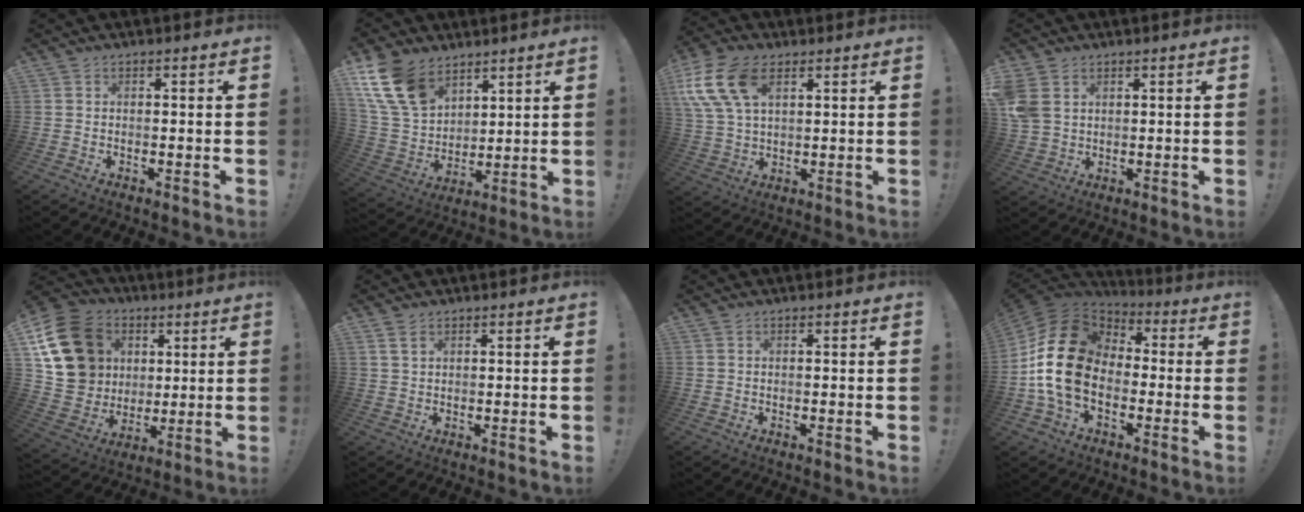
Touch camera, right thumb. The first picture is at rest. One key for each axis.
{"total": 16.2, "fx": 10.0, "fy": 10.0, "fz": 8.0, "tx": -0.180, "ty": -0.051, "tz": 0.194}
{"total": 14.5, "fx": 6.0, "fy": 8.7, "fz": 10.0, "tx": -0.214, "ty": -0.009, "tz": 0.114}
{"total": 6.8, "fx": 2.9, "fy": 5.0, "fz": 3.7, "tx": -0.083, "ty": -0.004, "tz": 0.059}
{"total": 18.5, "fx": 5.8, "fy": 15.5, "fz": 8.2, "tx": -0.132, "ty": -0.006, "tz": 0.138}
{"total": 2.4, "fx": 1.4, "fy": 1.2, "fz": 1.5, "tx": -0.025, "ty": -0.001, "tz": 0.025}
{"total": 0.0}
{"total": 19.7, "fx": -1.6, "fy": 13.8, "fz": 14.0, "tx": -0.277, "ty": 0.027, "tz": -0.021}